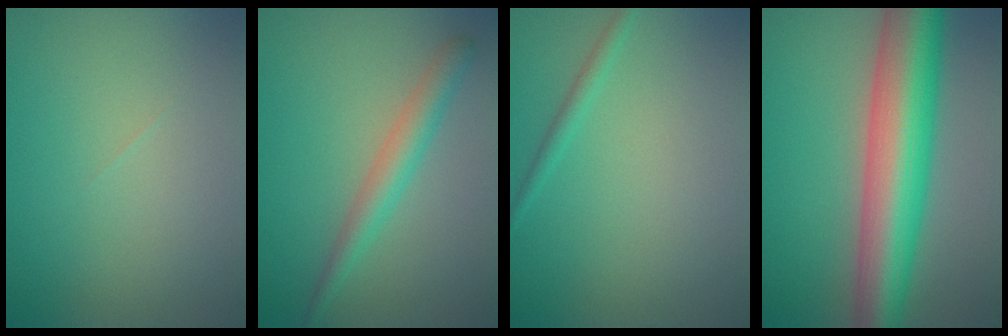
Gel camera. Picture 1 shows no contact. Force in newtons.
{"total": 2.8, "press": 2.8, "slide": 0.0}
{"total": 1.1, "press": 1.0, "slide": 0.1}
{"total": 10.5, "press": 10.5, "slide": 0.1}